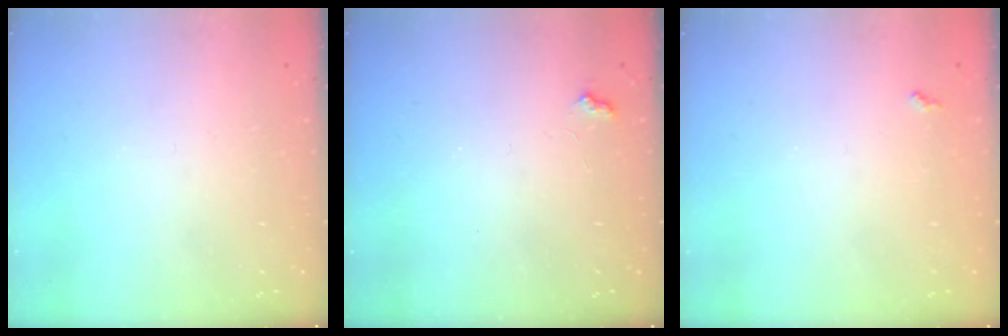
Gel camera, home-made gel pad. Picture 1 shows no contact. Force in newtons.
{"total": 3.4, "press": 3.4, "slide": 0.5}
{"total": 3.8, "press": 3.7, "slide": 0.5}